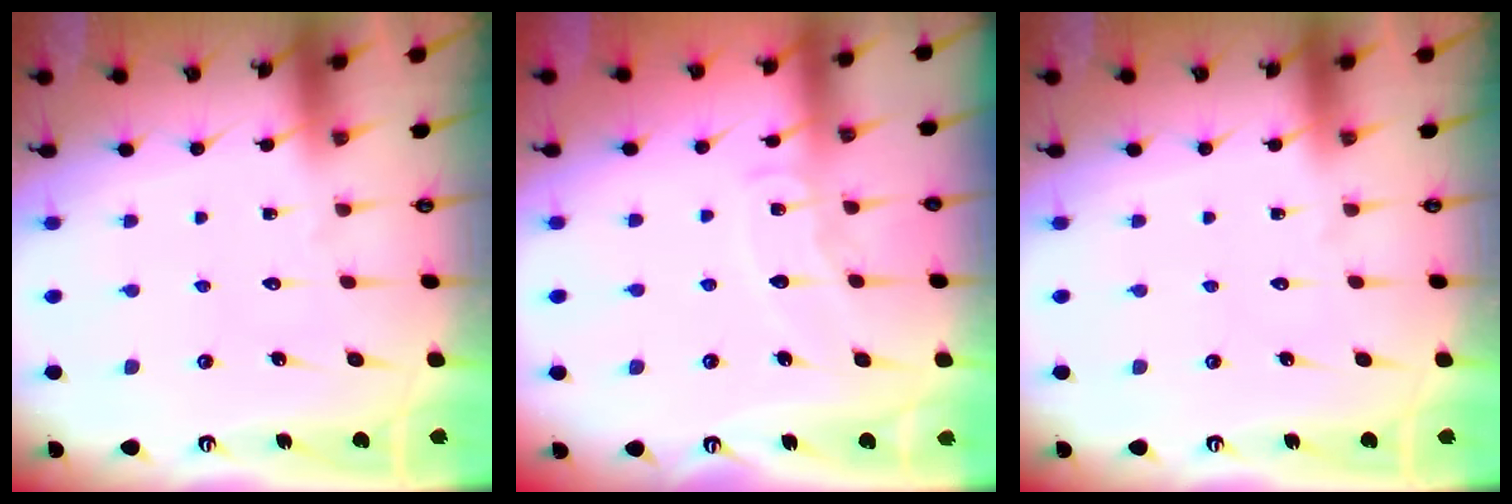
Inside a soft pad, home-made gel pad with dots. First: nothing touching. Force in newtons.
{"total": 6.4, "press": 6.4, "slide": 0.6}
{"total": 0.0}